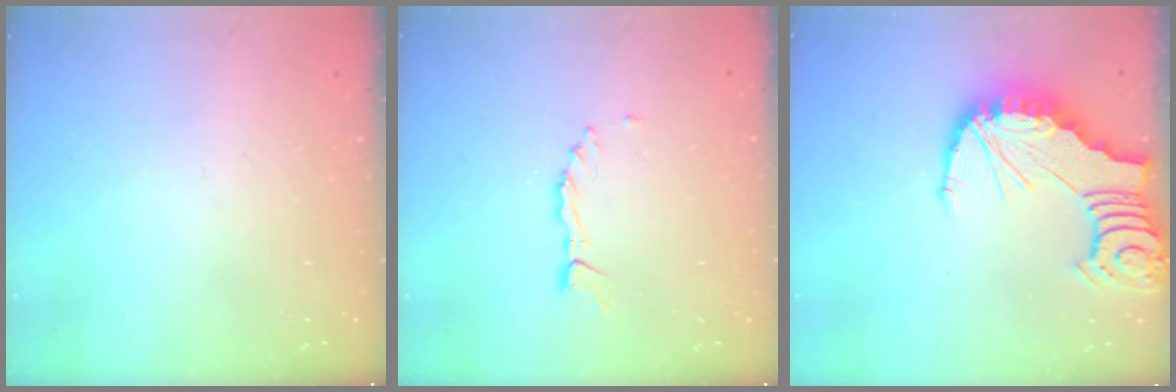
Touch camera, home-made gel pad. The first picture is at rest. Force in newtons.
{"total": 0.9, "press": 0.9, "slide": 0.1}
{"total": 7.8, "press": 7.7, "slide": 0.9}